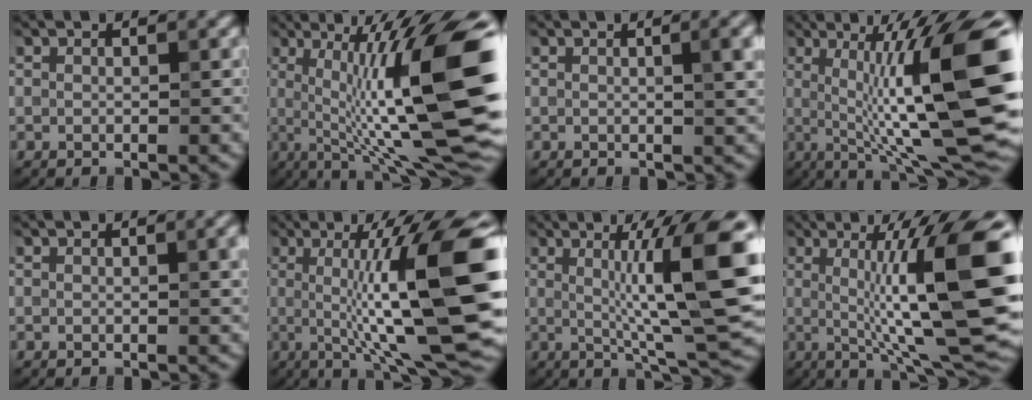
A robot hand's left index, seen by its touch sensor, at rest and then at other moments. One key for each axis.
{"total": 15.1, "fx": -0.2, "fy": 3.0, "fz": 14.8, "tx": -0.198, "ty": 0.021, "tz": -0.005}
{"total": 3.4, "fx": 0.6, "fy": 1.0, "fz": 3.2, "tx": -0.032, "ty": 0.010, "tz": 0.003}
{"total": 15.4, "fx": 0.2, "fy": 3.3, "fz": 15.1, "tx": -0.200, "ty": 0.019, "tz": -0.002}
{"total": 2.1, "fx": 0.5, "fy": 0.6, "fz": 2.0, "tx": -0.019, "ty": 0.005, "tz": 0.004}
{"total": 13.7, "fx": 0.1, "fy": 2.7, "fz": 13.5, "tx": -0.184, "ty": 0.012, "tz": -0.004}
{"total": 11.1, "fx": 1.2, "fy": 1.7, "fz": 10.9, "tx": -0.141, "ty": 0.003, "tz": 0.024}
{"total": 14.0, "fx": 0.4, "fy": 2.8, "fz": 13.7, "tx": -0.177, "ty": 0.015, "tz": 0.003}